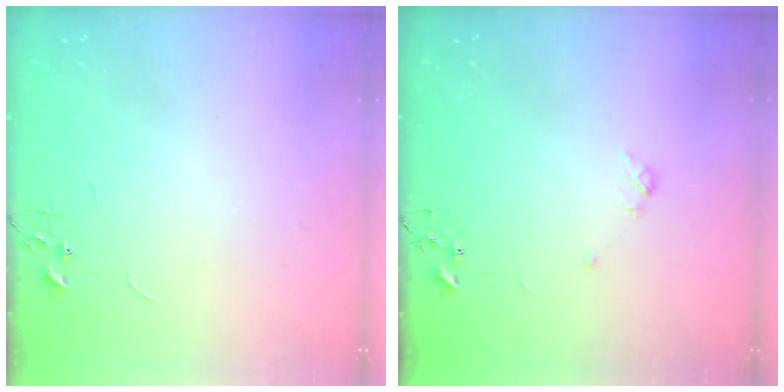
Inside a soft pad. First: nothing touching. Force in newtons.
{"total": 3.6, "press": 3.5, "slide": 0.7}